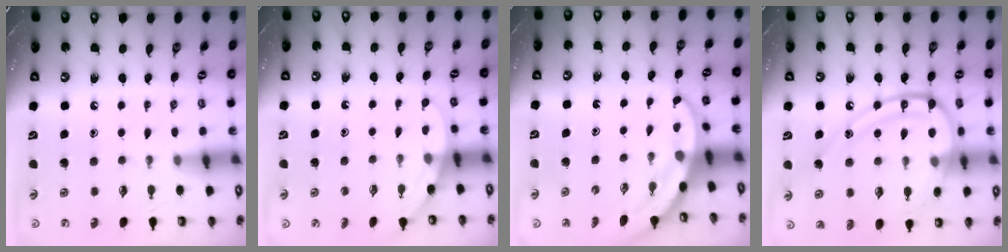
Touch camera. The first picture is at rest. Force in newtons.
{"total": 3.2, "press": 3.2, "slide": 0.3}
{"total": 3.0, "press": 3.0, "slide": 0.1}
{"total": 17.4, "press": 17.3, "slide": 1.6}